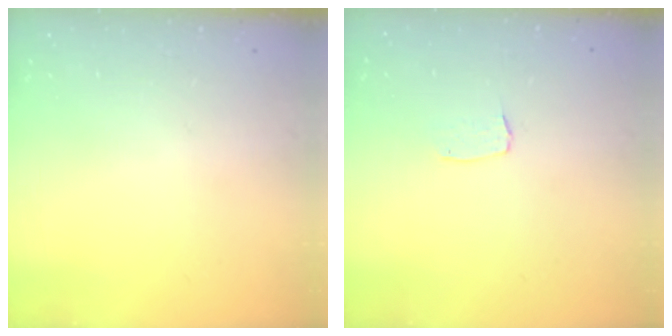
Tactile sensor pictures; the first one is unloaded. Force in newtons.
{"total": 3.0, "press": 3.0, "slide": 0.2}